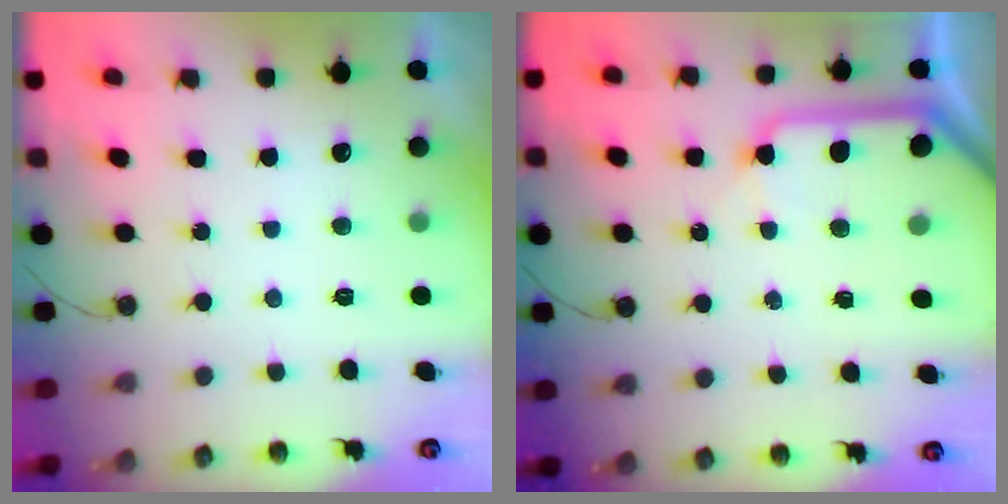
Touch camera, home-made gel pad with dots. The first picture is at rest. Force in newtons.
{"total": 11.7, "press": 11.6, "slide": 1.4}